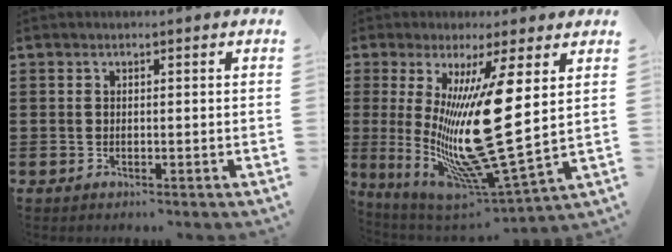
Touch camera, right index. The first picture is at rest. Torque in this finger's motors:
{"motor_torque": [2.14, 0.00, 1.05, 0.21]}